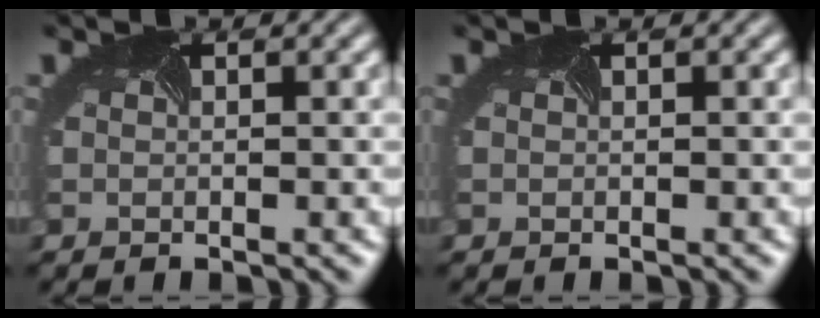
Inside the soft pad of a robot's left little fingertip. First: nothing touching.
{"total": 0.0}